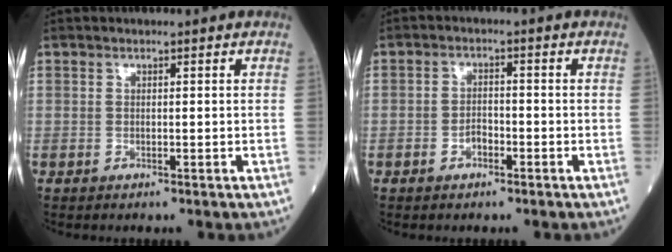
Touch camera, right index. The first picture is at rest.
{"total": 2.7, "force": [-1.4, 1.3, 1.8], "torque": [-0.032, 0.005, -0.026]}